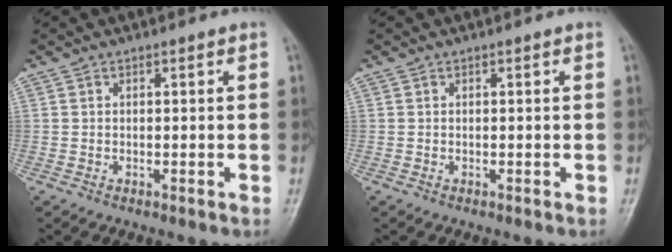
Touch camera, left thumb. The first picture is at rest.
{"total": 0.0}